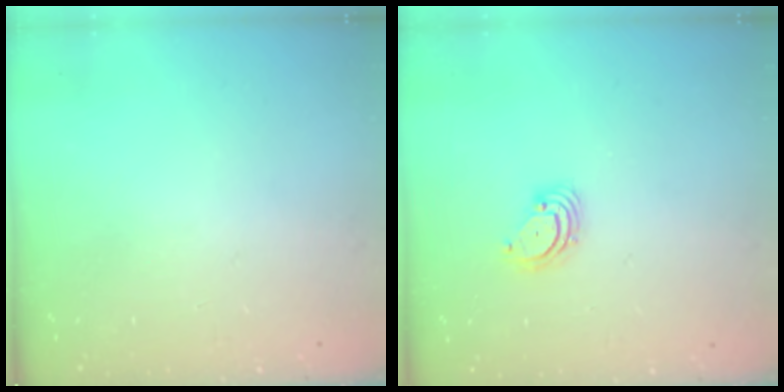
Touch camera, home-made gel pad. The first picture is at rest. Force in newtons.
{"total": 3.3, "press": 3.3, "slide": 0.3}